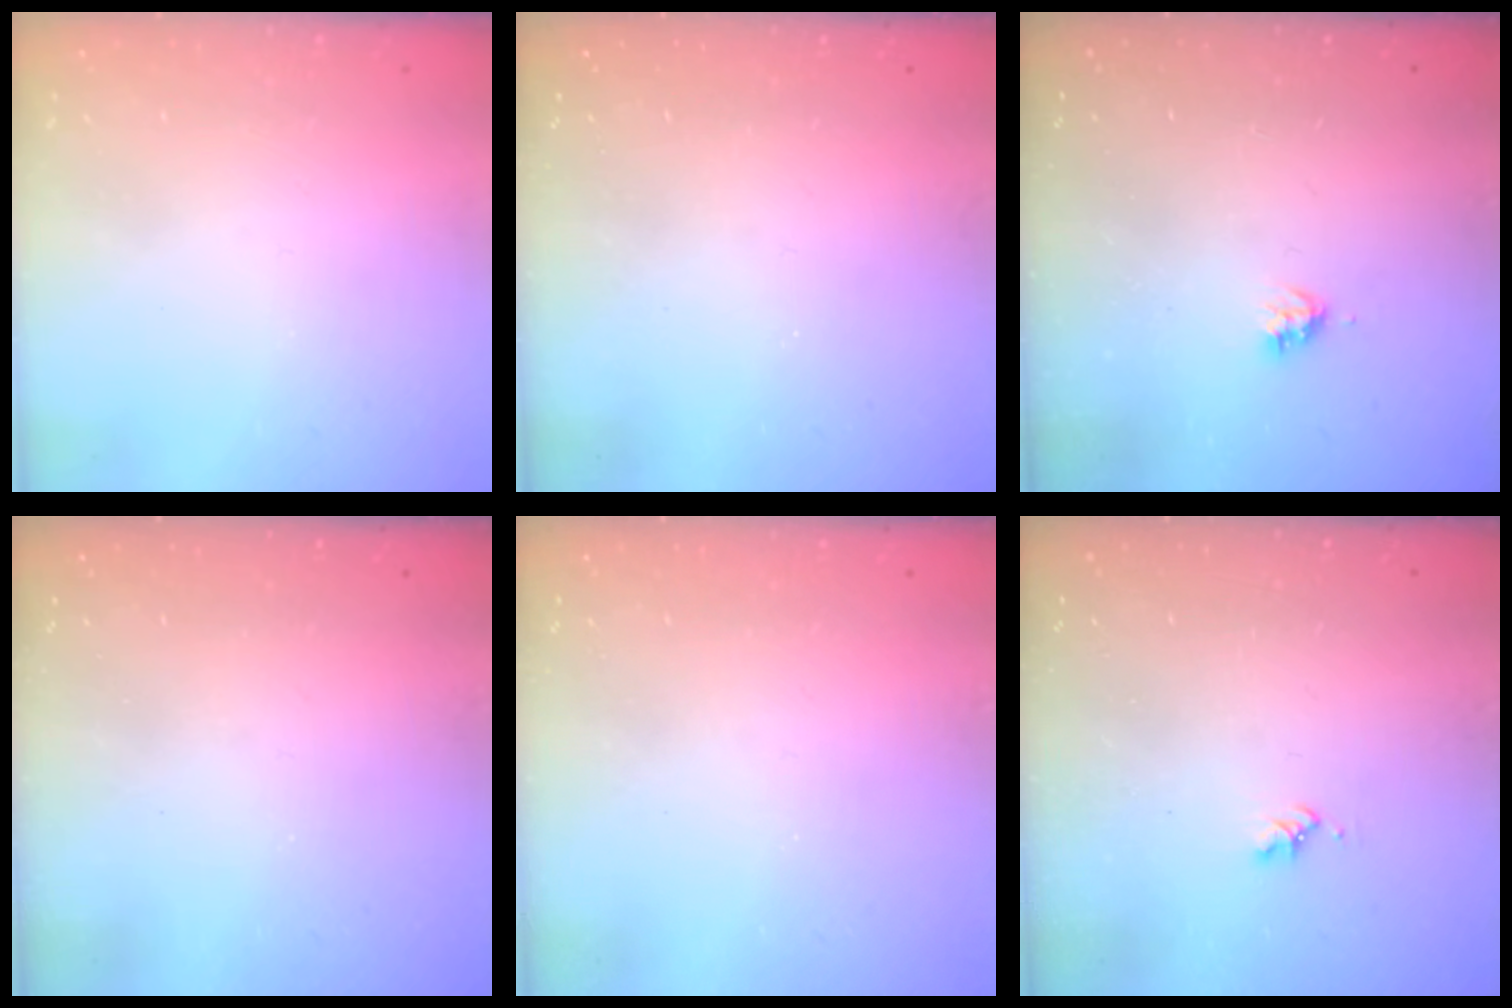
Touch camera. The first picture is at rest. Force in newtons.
{"total": 0.0}
{"total": 3.6, "press": 3.6, "slide": 0.5}
{"total": 0.0}
{"total": 0.0}
{"total": 1.6, "press": 1.6, "slide": 0.3}